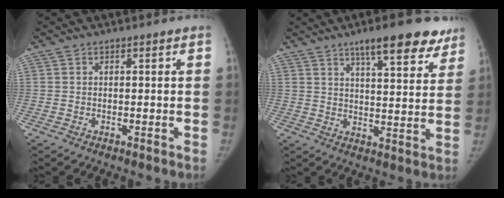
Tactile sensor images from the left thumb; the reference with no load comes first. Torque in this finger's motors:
{"motor_torque": [0.69, -0.34, 0.93, -0.70, 0.04]}